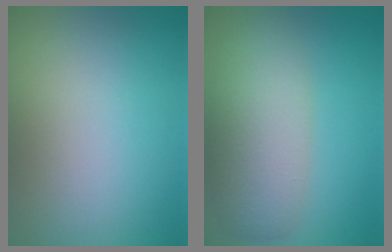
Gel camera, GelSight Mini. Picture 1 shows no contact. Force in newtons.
{"total": 5.5, "press": 5.5, "slide": 0.2}